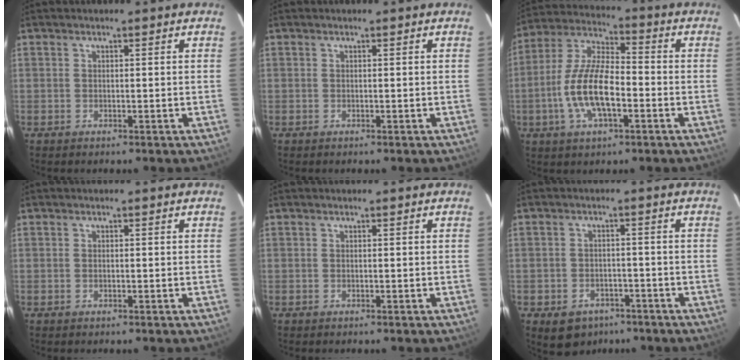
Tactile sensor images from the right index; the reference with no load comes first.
{"total": 0.0}
{"total": 13.2, "force": [-3.8, 4.9, 11.6], "torque": [-0.243, 0.002, -0.074]}
{"total": 0.0}
{"total": 0.0}
{"total": 7.7, "force": [-4.7, 5.5, 2.5], "torque": [-0.061, 0.010, -0.053]}